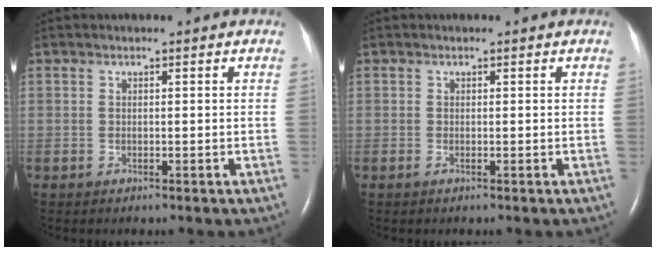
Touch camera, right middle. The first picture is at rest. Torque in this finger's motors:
{"motor_torque": [-0.30, 0.07, 0.05, 0.02]}